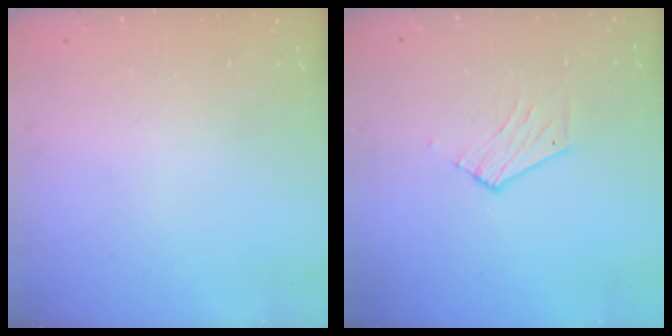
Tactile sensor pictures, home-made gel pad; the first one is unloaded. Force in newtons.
{"total": 3.9, "press": 3.9, "slide": 0.3}